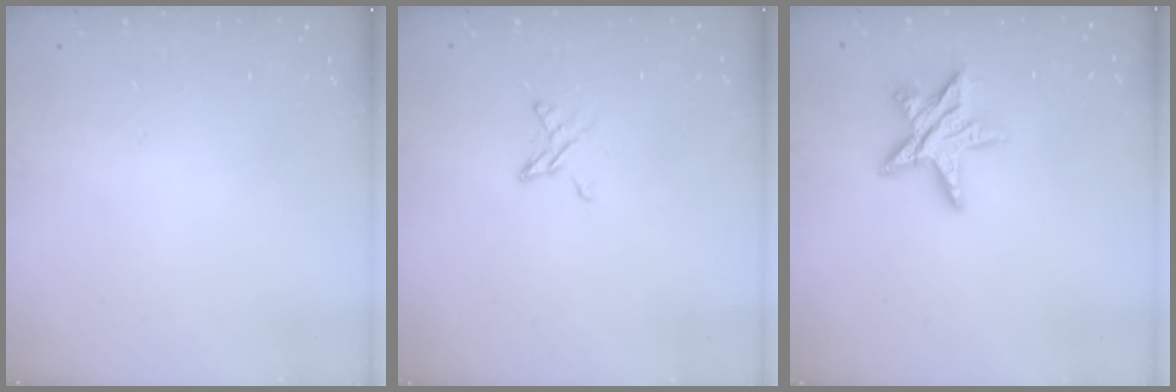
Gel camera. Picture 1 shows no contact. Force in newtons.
{"total": 3.3, "press": 3.3, "slide": 0.2}
{"total": 11.0, "press": 10.9, "slide": 0.9}